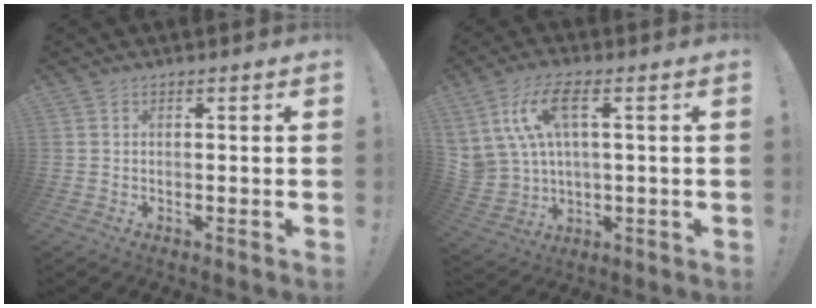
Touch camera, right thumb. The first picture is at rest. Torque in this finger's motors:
{"motor_torque": [0.29, 0.31, 0.55, 0.37, 0.11]}